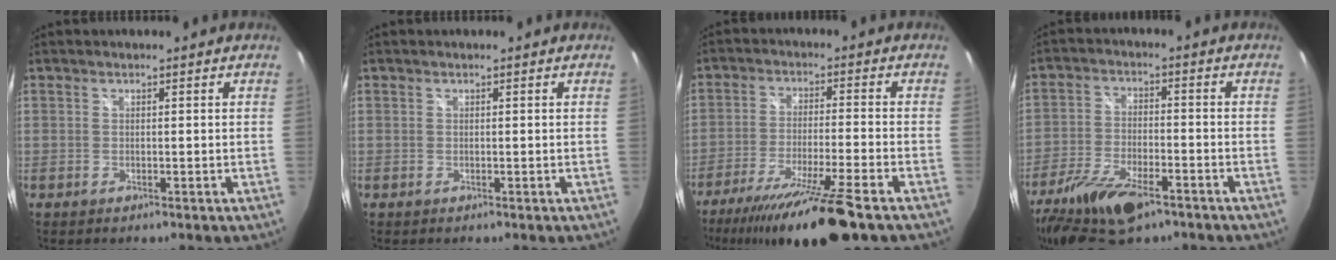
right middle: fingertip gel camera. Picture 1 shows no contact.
{"total": 0.0}
{"total": 16.3, "force": [-12.2, 0.0, 10.8], "torque": [-0.210, -0.043, -0.203]}
{"total": 14.6, "force": [-9.7, 5.9, 9.2], "torque": [-0.205, -0.030, -0.178]}